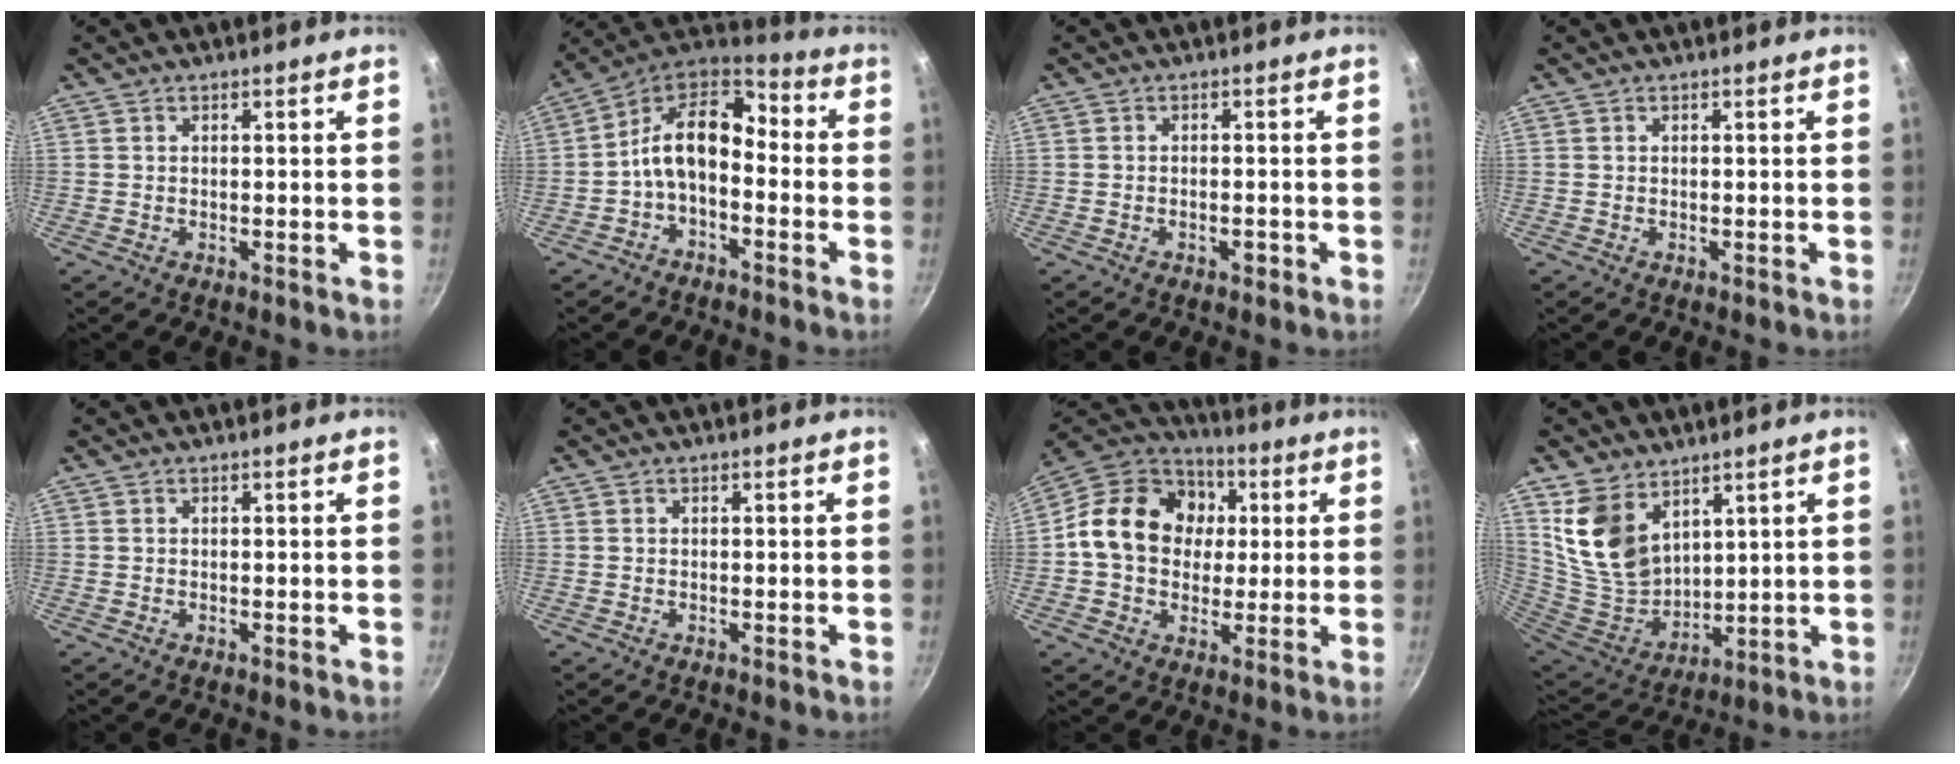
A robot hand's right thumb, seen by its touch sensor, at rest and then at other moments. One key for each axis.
{"total": 12.8, "fx": -2.1, "fy": 8.1, "fz": 9.8, "tx": -0.160, "ty": 0.056, "tz": -0.056}
{"total": 1.5, "fx": -0.9, "fy": 0.7, "fz": 1.0, "tx": -0.017, "ty": 0.005, "tz": -0.013}
{"total": 0.0}
{"total": 0.0}
{"total": 0.0}
{"total": 18.7, "fx": 2.2, "fy": 15.0, "fz": 10.9, "tx": -0.158, "ty": 0.026, "tz": 0.023}
{"total": 14.0, "fx": 7.7, "fy": 9.0, "fz": 7.4, "tx": -0.124, "ty": -0.061, "tz": 0.169}